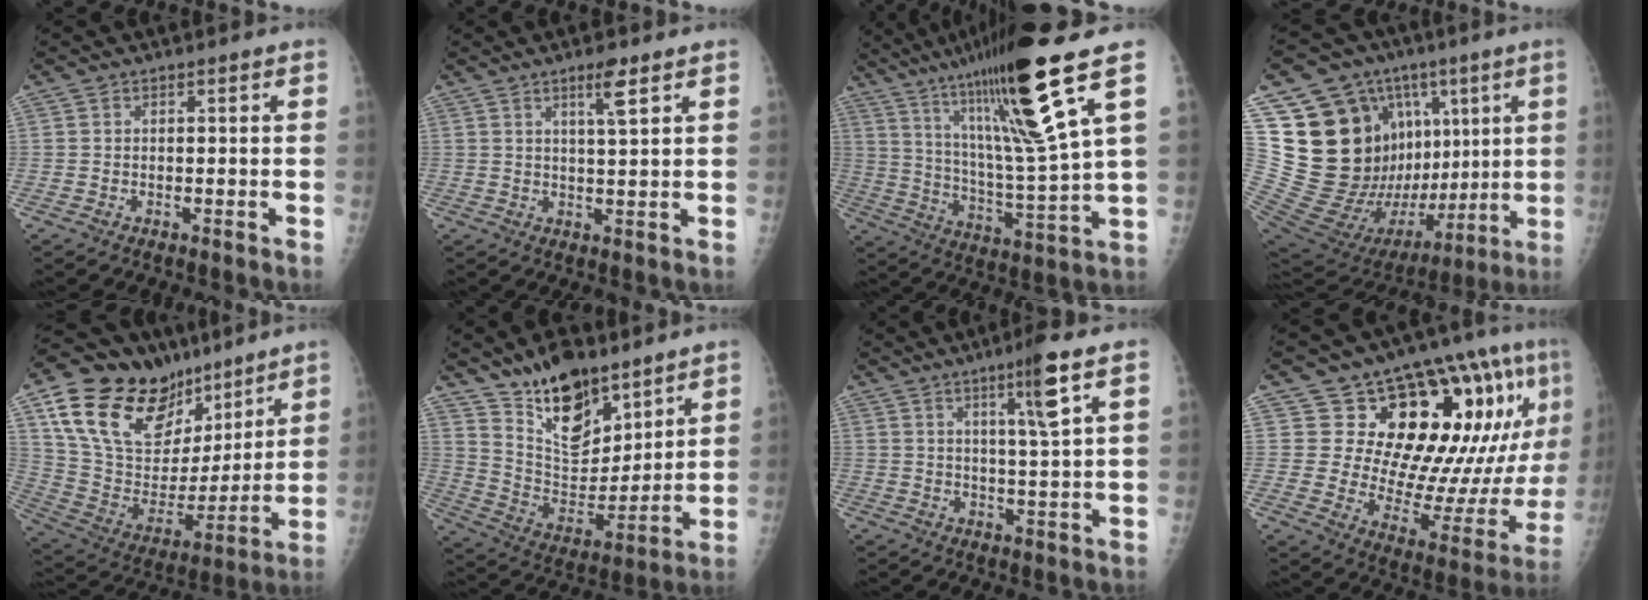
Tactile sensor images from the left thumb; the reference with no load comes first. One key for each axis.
{"total": 4.3, "fx": 2.6, "fy": 0.6, "fz": 3.4, "tx": -0.057, "ty": -0.018, "tz": 0.044}
{"total": 21.0, "fx": 11.5, "fy": 0.9, "fz": 17.6, "tx": -0.286, "ty": -0.058, "tz": 0.193}
{"total": 30.5, "fx": 6.6, "fy": 19.6, "fz": 22.4, "tx": -0.338, "ty": 0.015, "tz": 0.133}
{"total": 28.9, "fx": 17.6, "fy": 15.6, "fz": 16.8, "tx": -0.249, "ty": -0.026, "tz": 0.307}
{"total": 17.2, "fx": 12.2, "fy": 8.2, "fz": 8.8, "tx": -0.092, "ty": -0.080, "tz": 0.224}
{"total": 7.4, "fx": 3.7, "fy": -0.5, "fz": 6.4, "tx": -0.104, "ty": -0.022, "tz": 0.062}
{"total": 25.2, "fx": 10.4, "fy": 11.1, "fz": 20.1, "tx": -0.227, "ty": -0.035, "tz": 0.169}